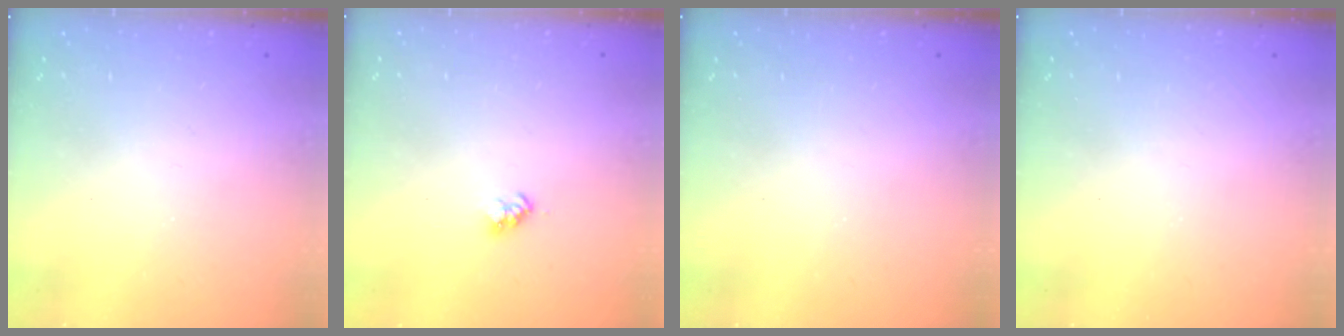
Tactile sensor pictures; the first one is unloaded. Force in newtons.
{"total": 2.8, "press": 2.8, "slide": 0.4}
{"total": 0.0}
{"total": 0.0}